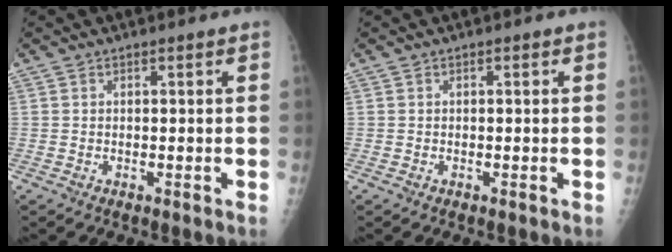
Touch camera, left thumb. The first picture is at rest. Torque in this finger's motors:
{"motor_torque": [-0.17, 0.01, -0.11, -0.04, 0.00]}